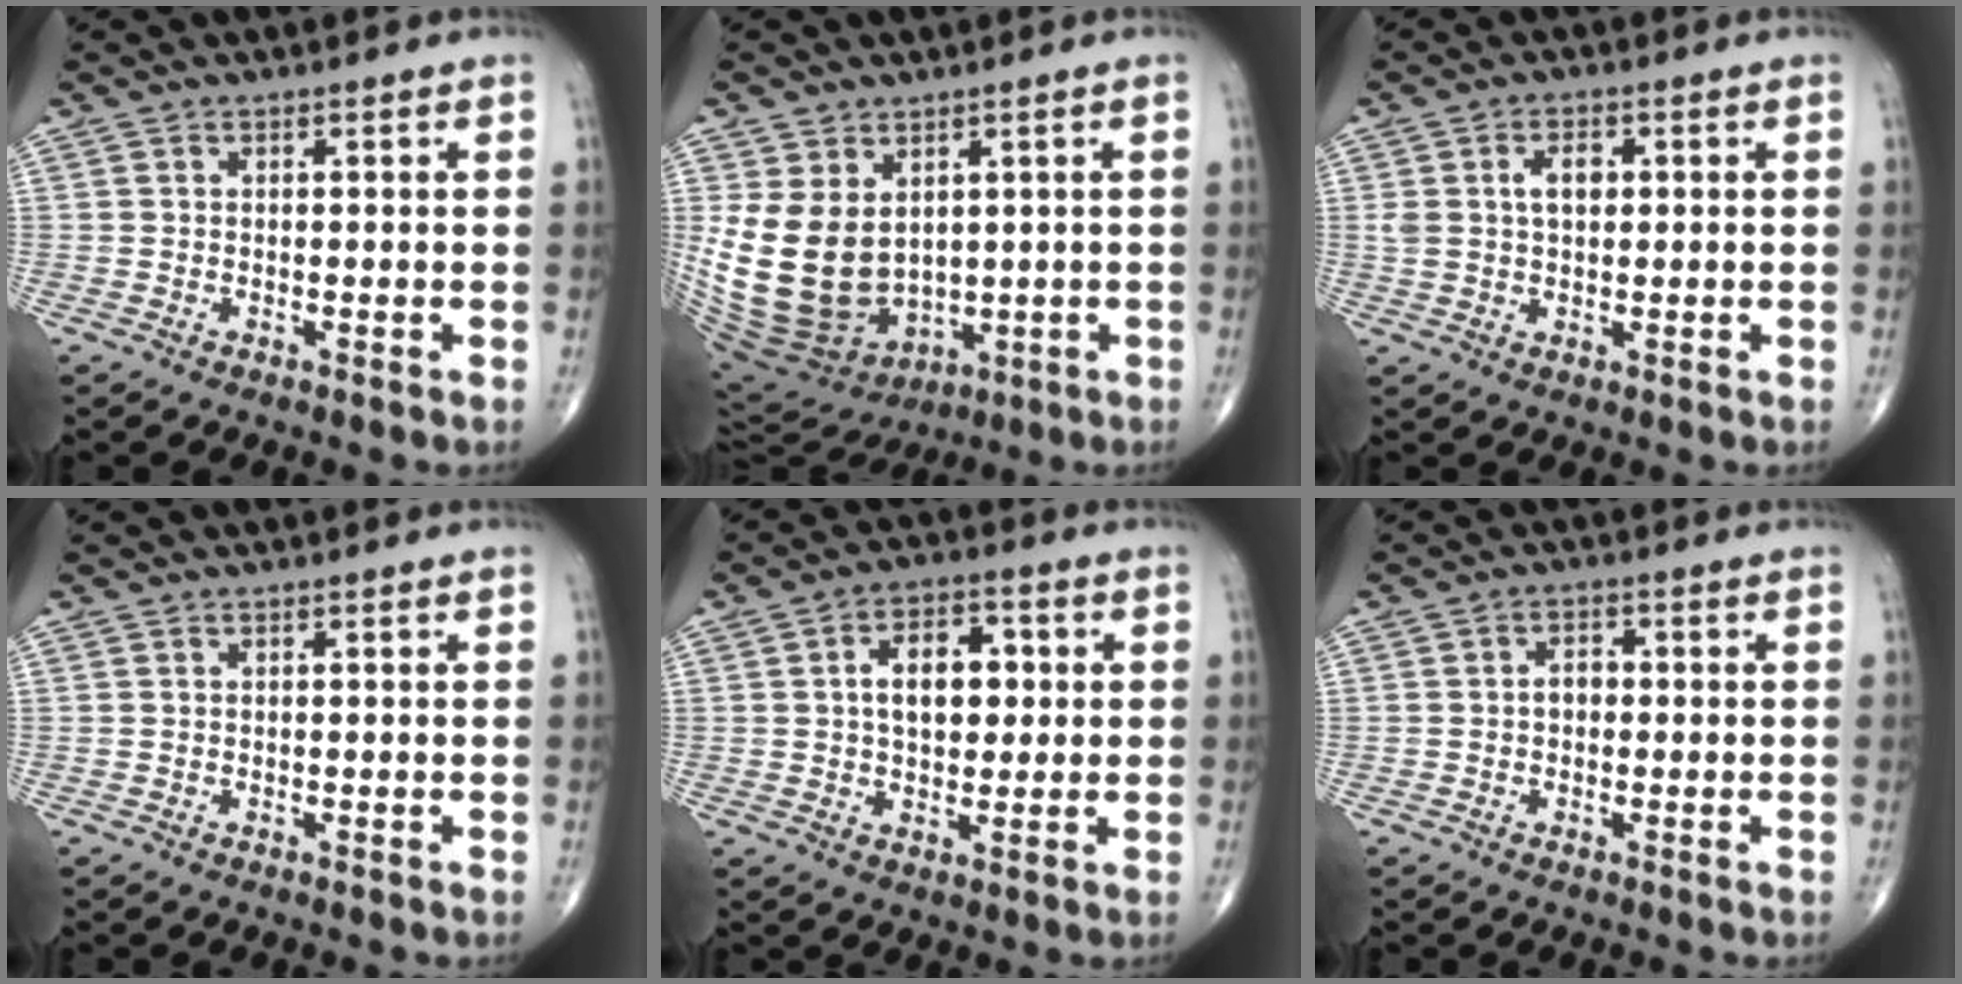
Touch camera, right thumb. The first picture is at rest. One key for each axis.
{"total": 15.8, "fx": 2.0, "fy": 11.2, "fz": 10.9, "tx": -0.198, "ty": -0.022, "tz": 0.072}
{"total": 4.9, "fx": 1.1, "fy": 2.9, "fz": 3.8, "tx": -0.068, "ty": 0.007, "tz": 0.022}
{"total": 0.0}
{"total": 9.2, "fx": 1.4, "fy": 5.8, "fz": 7.1, "tx": -0.087, "ty": 0.011, "tz": 0.020}
{"total": 2.5, "fx": -0.2, "fy": 1.9, "fz": 1.7, "tx": -0.016, "ty": 0.011, "tz": -0.009}